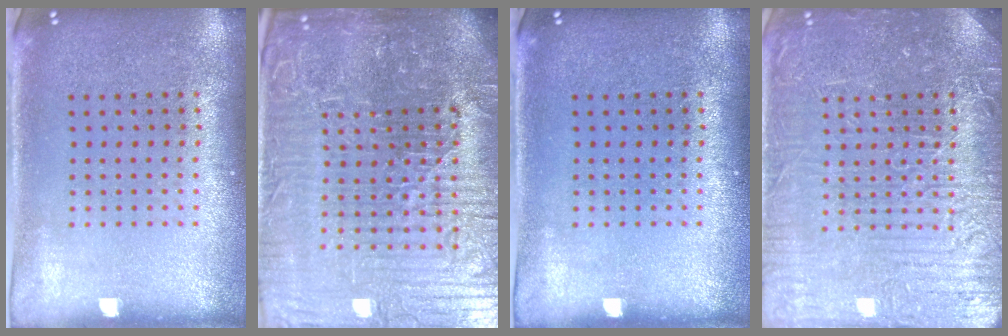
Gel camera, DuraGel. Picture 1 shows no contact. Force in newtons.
{"total": 7.9, "press": 7.0, "slide": 3.6}
{"total": 0.0}
{"total": 7.8, "press": 7.7, "slide": 1.0}